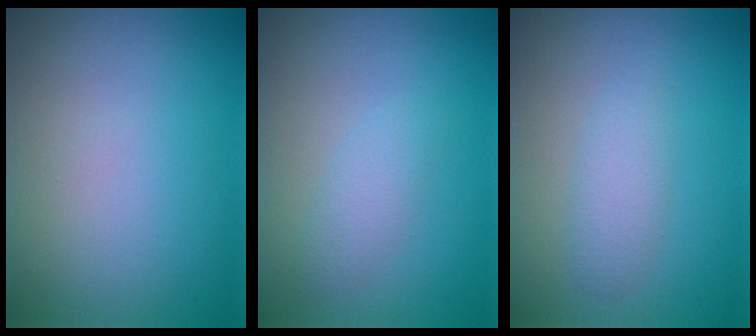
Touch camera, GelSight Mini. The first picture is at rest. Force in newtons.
{"total": 1.6, "press": 1.6, "slide": 0.1}
{"total": 1.8, "press": 1.8, "slide": 0.0}